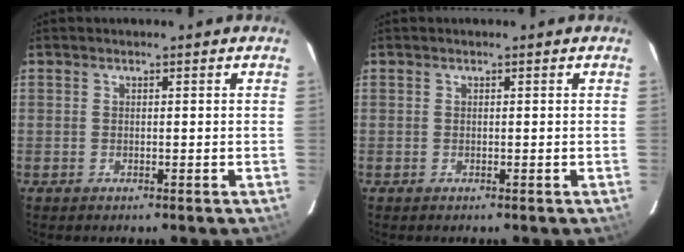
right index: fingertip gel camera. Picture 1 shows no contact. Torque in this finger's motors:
{"motor_torque": [0.02, 0.02, 0.00, 0.00]}